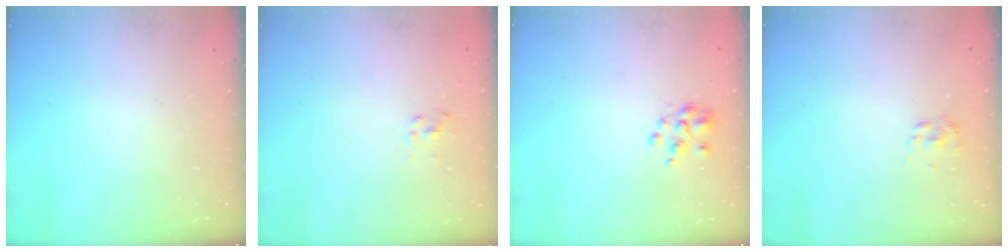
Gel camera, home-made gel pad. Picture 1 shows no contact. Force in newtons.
{"total": 2.6, "press": 2.4, "slide": 0.8}
{"total": 2.6, "press": 2.5, "slide": 0.8}
{"total": 2.6, "press": 2.5, "slide": 0.8}